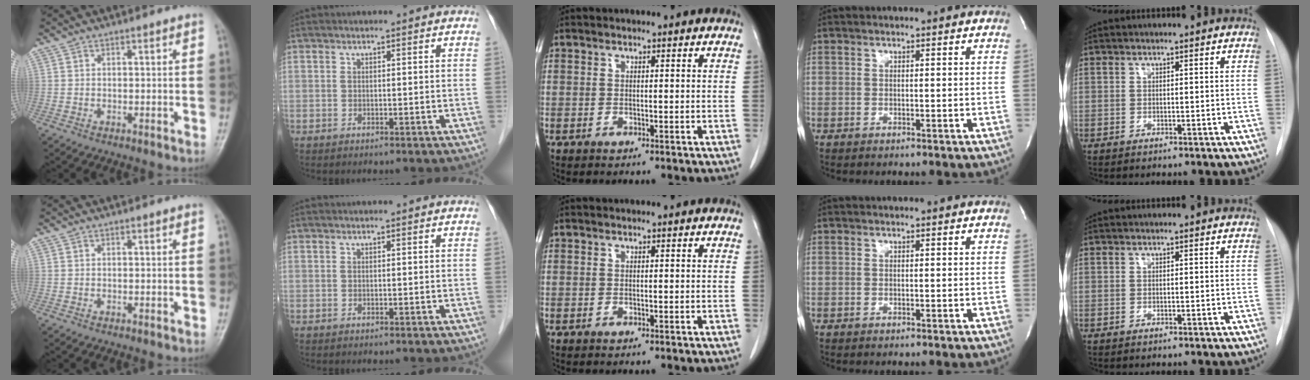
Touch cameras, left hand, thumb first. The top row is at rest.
{}